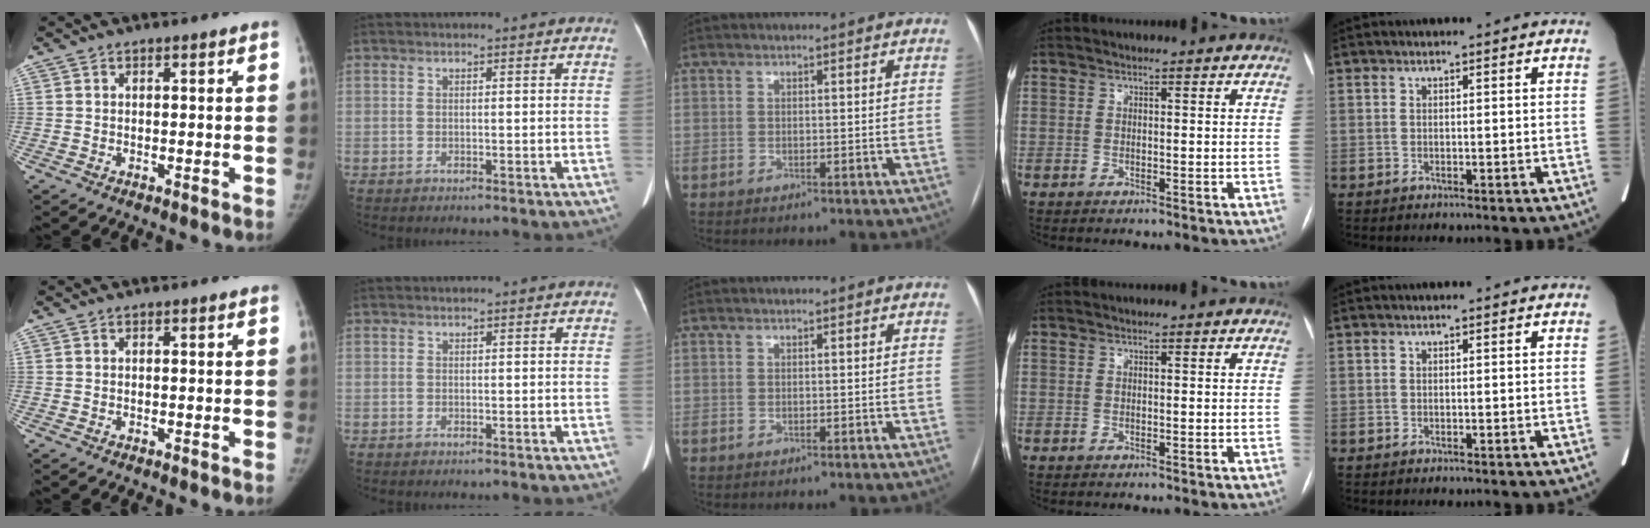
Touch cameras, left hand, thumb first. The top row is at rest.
{}